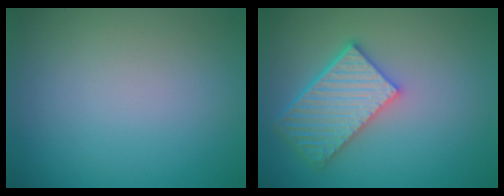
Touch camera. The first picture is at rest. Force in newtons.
{"total": 5.4, "press": 4.7, "slide": 2.6}